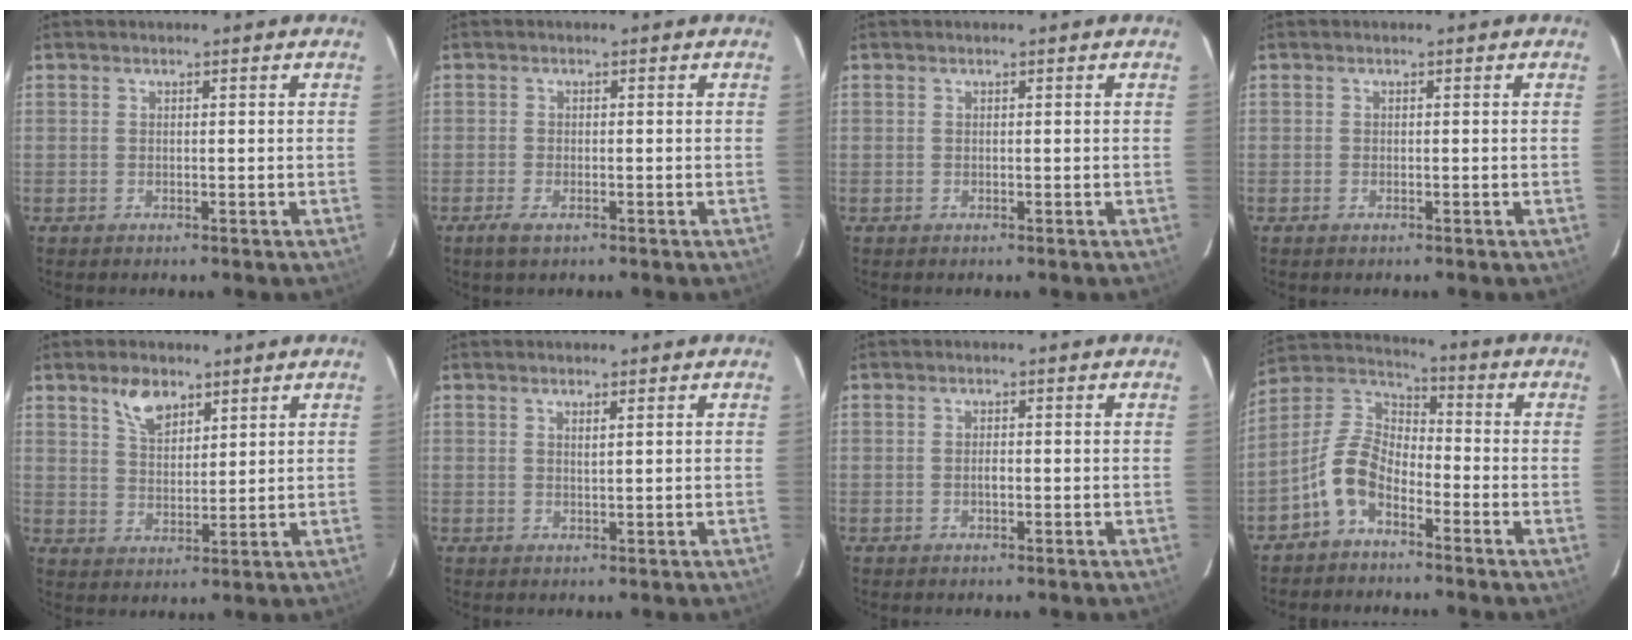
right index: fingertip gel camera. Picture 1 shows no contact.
{"total": 2.8, "force": [-1.8, 1.0, 1.9], "torque": [-0.044, -0.007, -0.034]}
{"total": 0.0}
{"total": 0.5, "force": [-0.4, 0.3, 0.3], "torque": [-0.006, -0.001, -0.008]}
{"total": 6.1, "force": [4.0, 3.1, 3.4], "torque": [-0.056, 0.005, 0.076]}
{"total": 1.1, "force": [0.6, 0.0, 0.9], "torque": [-0.015, 0.001, 0.011]}
{"total": 1.1, "force": [-0.3, 0.6, 0.8], "torque": [-0.015, 0.000, -0.005]}
{"total": 9.1, "force": [-5.1, 4.9, 5.8], "torque": [-0.126, 0.019, -0.109]}